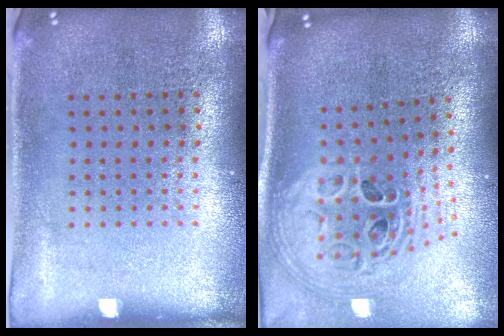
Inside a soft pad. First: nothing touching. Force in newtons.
{"total": 2.6, "press": 1.9, "slide": 1.8}